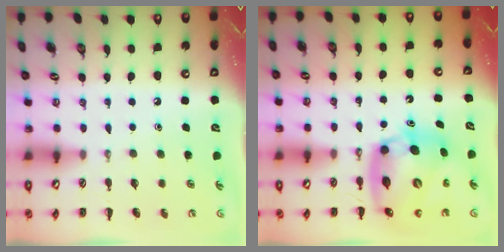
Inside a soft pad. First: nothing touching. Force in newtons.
{"total": 14.0, "press": 13.5, "slide": 4.0}